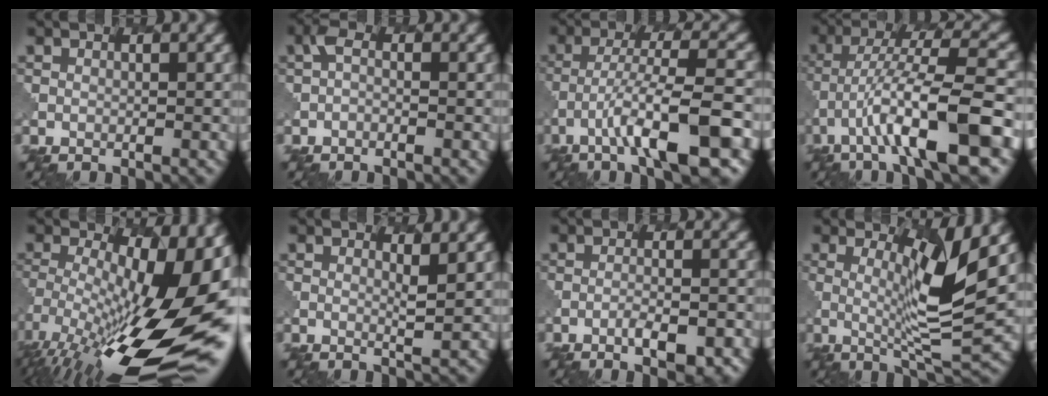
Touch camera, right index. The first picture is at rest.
{"total": 0.8, "force": [-0.4, 0.5, 0.6], "torque": [-0.017, -0.001, -0.008]}
{"total": 8.8, "force": [-4.2, 1.6, 7.6], "torque": [-0.122, 0.010, -0.066]}
{"total": 9.8, "force": [-4.1, 1.9, 8.7], "torque": [-0.152, 0.017, -0.064]}
{"total": 17.7, "force": [-4.0, 6.0, 16.2], "torque": [-0.261, 0.002, -0.057]}
{"total": 1.6, "force": [1.0, 0.3, 1.3], "torque": [-0.020, -0.002, 0.015]}
{"total": 3.3, "force": [-1.8, 0.8, 2.7], "torque": [-0.050, -0.001, -0.024]}
{"total": 7.0, "force": [1.9, 1.2, 6.6], "torque": [-0.108, -0.010, 0.040]}